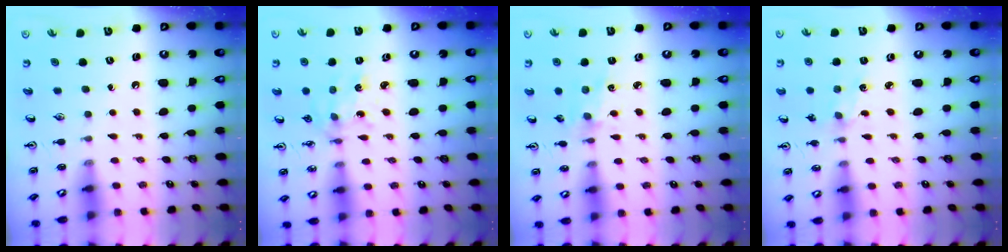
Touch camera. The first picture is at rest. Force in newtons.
{"total": 3.8, "press": 3.5, "slide": 1.5}
{"total": 2.5, "press": 2.4, "slide": 0.7}
{"total": 2.0, "press": 2.0, "slide": 0.3}